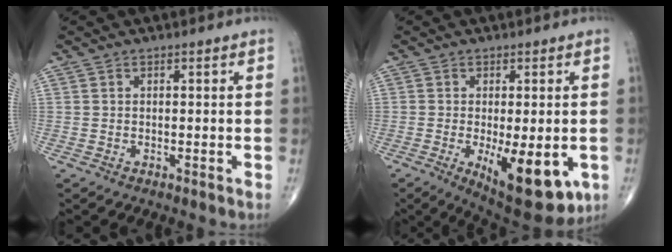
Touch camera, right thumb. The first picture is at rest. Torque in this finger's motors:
{"motor_torque": [1.30, 2.26, 0.10, -0.19, 0.36]}